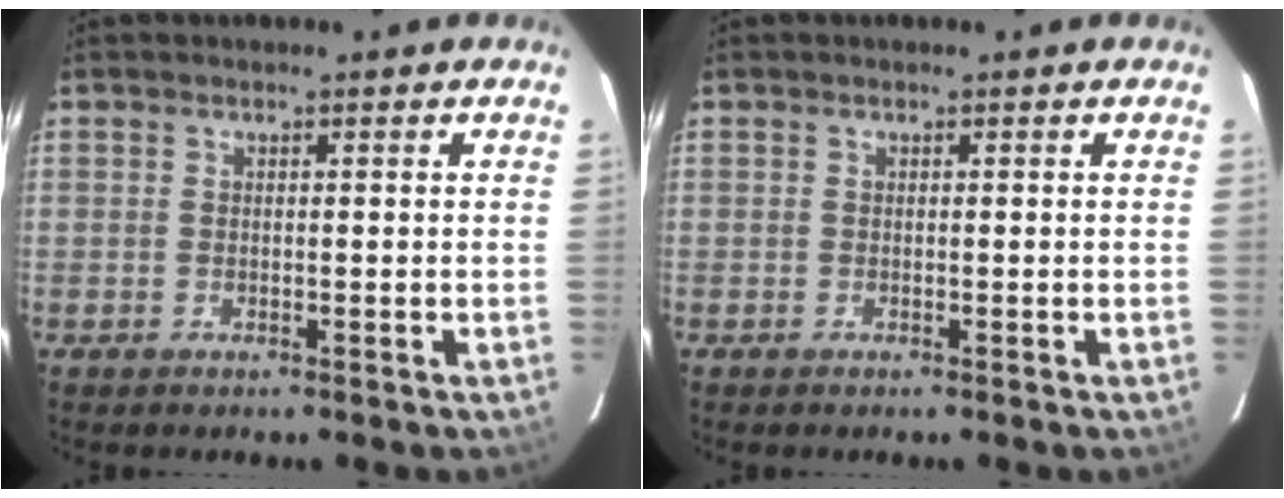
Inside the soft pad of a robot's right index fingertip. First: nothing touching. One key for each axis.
{"total": 0.0}